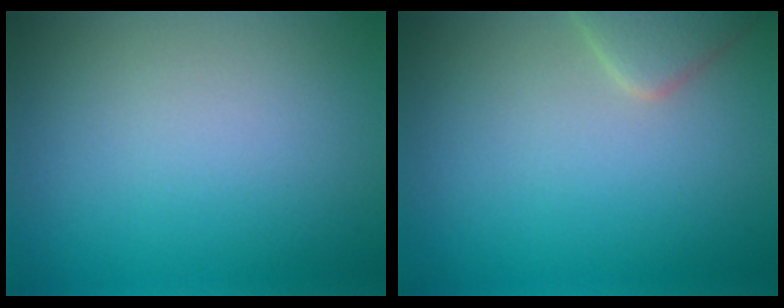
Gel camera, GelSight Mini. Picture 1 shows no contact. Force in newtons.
{"total": 2.7, "press": 2.7, "slide": 0.2}